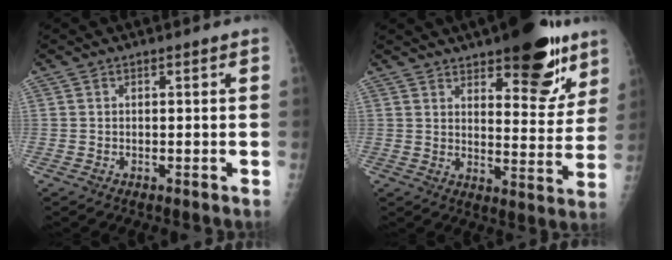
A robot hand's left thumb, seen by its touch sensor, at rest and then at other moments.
{"total": 17.4, "force": [10.8, 6.7, 11.9], "torque": [-0.109, -0.060, 0.153]}